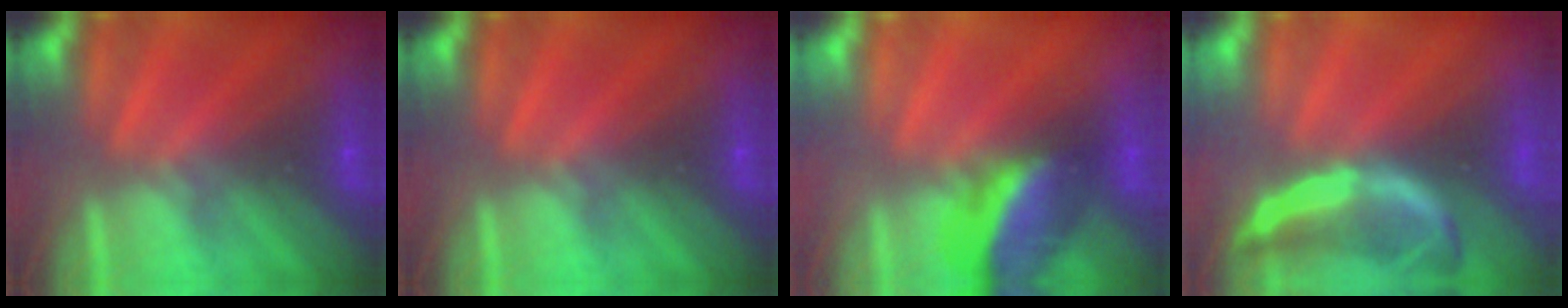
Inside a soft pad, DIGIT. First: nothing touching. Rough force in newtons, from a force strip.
{"total": 0.0}
{"total": 2.5}
{"total": 1.9}